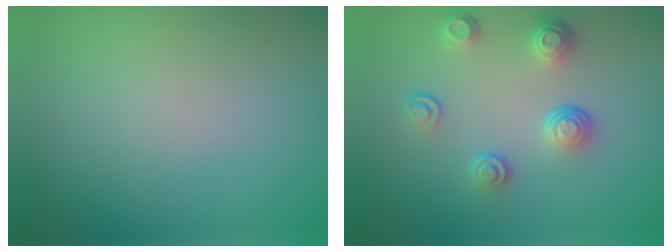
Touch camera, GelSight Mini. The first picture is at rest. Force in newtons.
{"total": 3.8, "press": 2.8, "slide": 2.5}